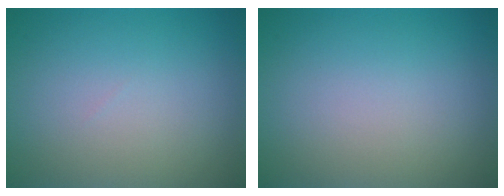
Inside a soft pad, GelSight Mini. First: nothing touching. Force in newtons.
{"total": 0.0}